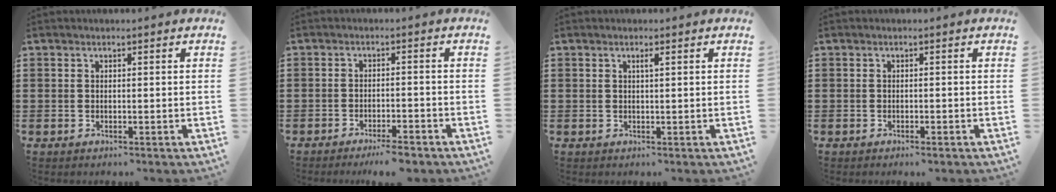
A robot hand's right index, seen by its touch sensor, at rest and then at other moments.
{"total": 3.1, "force": [-2.8, 0.0, 1.4], "torque": [-0.024, 0.000, -0.052]}
{"total": 0.8, "force": [0.3, 0.0, 0.7], "torque": [-0.013, -0.001, 0.005]}
{"total": 0.8, "force": [-0.6, 0.0, 0.5], "torque": [-0.012, -0.006, -0.010]}